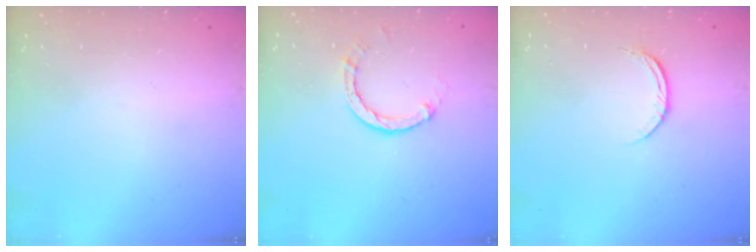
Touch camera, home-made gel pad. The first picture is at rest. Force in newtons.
{"total": 3.0, "press": 3.0, "slide": 0.3}
{"total": 4.9, "press": 4.9, "slide": 0.5}